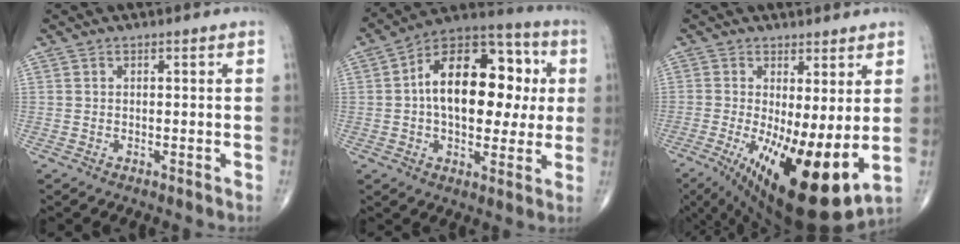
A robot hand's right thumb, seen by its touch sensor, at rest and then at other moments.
{"total": 21.0, "force": [2.3, 12.2, 16.9], "torque": [-0.223, 0.029, 0.027]}
{"total": 17.3, "force": [-2.2, 5.6, 16.3], "torque": [-0.260, -0.031, -0.012]}